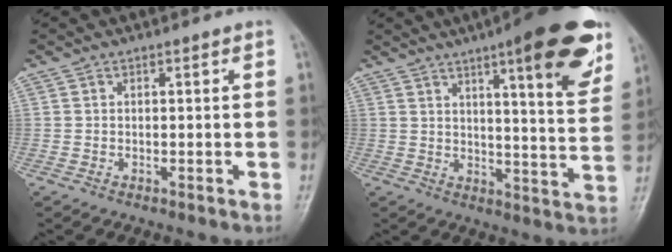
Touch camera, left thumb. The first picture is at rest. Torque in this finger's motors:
{"motor_torque": [0.65, 0.57, 1.48, -1.29, 0.10]}